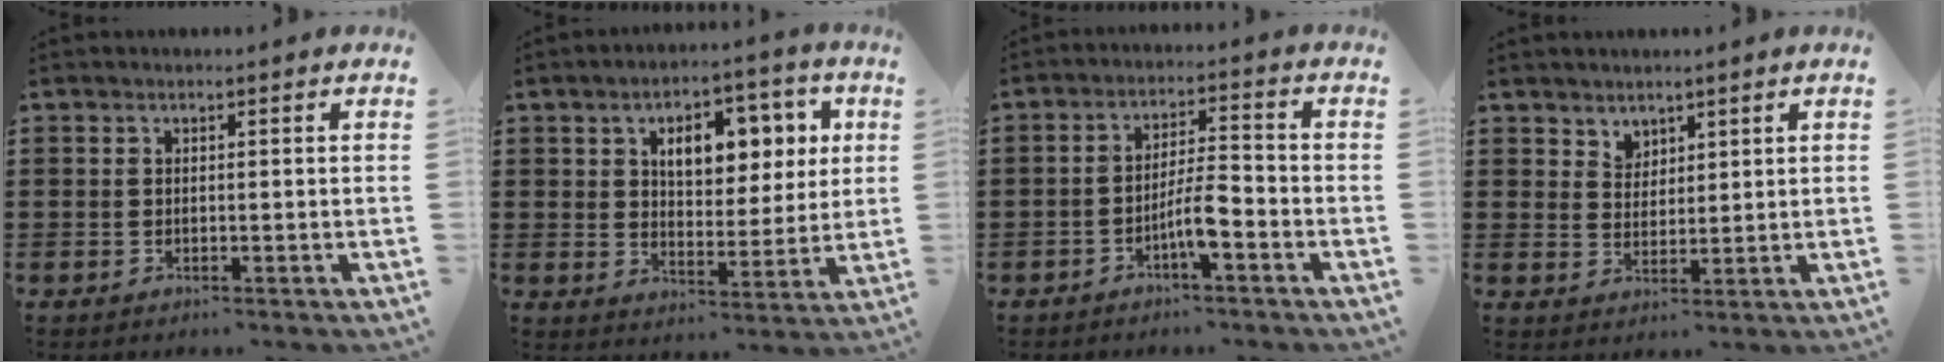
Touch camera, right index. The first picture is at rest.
{"total": 7.8, "force": [3.1, 4.5, 5.5], "torque": [-0.093, 0.001, 0.047]}
{"total": 5.7, "force": [-2.6, 1.2, 5.0], "torque": [-0.099, 0.002, -0.052]}
{"total": 3.1, "force": [2.6, 1.7, 0.0], "torque": [-0.011, 0.001, 0.050]}